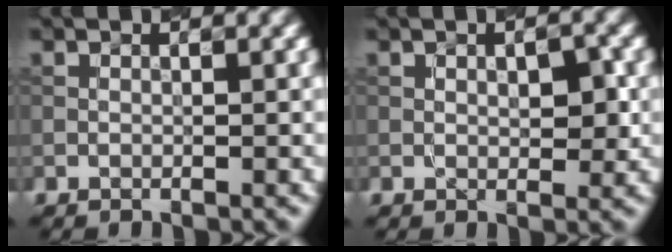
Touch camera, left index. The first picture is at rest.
{"total": 2.6, "force": [0.3, 1.2, 2.3], "torque": [-0.034, 0.000, 0.007]}